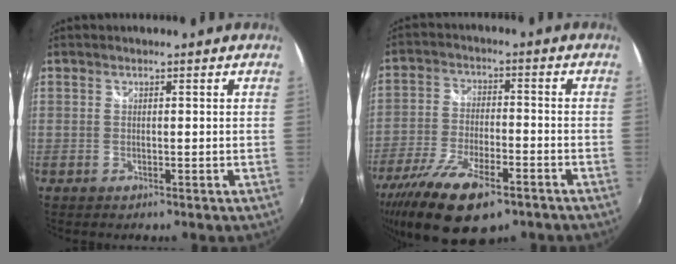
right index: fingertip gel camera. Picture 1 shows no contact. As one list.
[{"total": 16.7, "force": [-10.9, 5.9, 11.1], "torque": [-0.237, -0.047, -0.194]}]